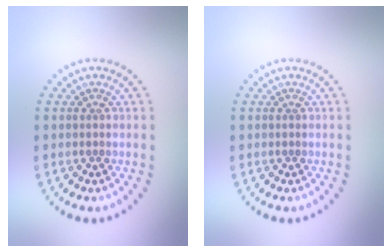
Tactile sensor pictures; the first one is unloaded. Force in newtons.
{"total": 0.0}